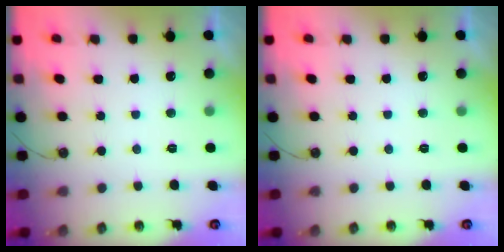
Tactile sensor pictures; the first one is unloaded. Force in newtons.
{"total": 0.0}